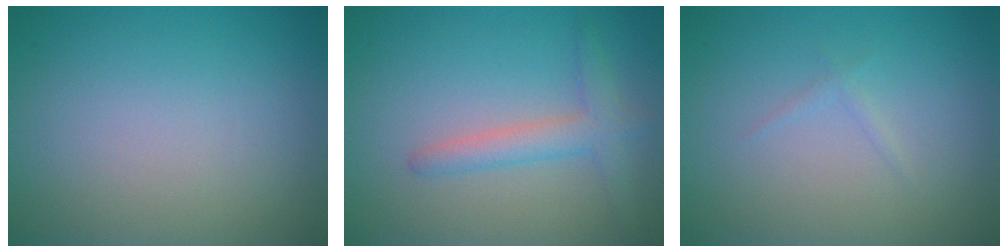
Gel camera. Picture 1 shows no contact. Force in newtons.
{"total": 2.7, "press": 2.7, "slide": 0.2}
{"total": 0.6, "press": 0.6, "slide": 0.0}